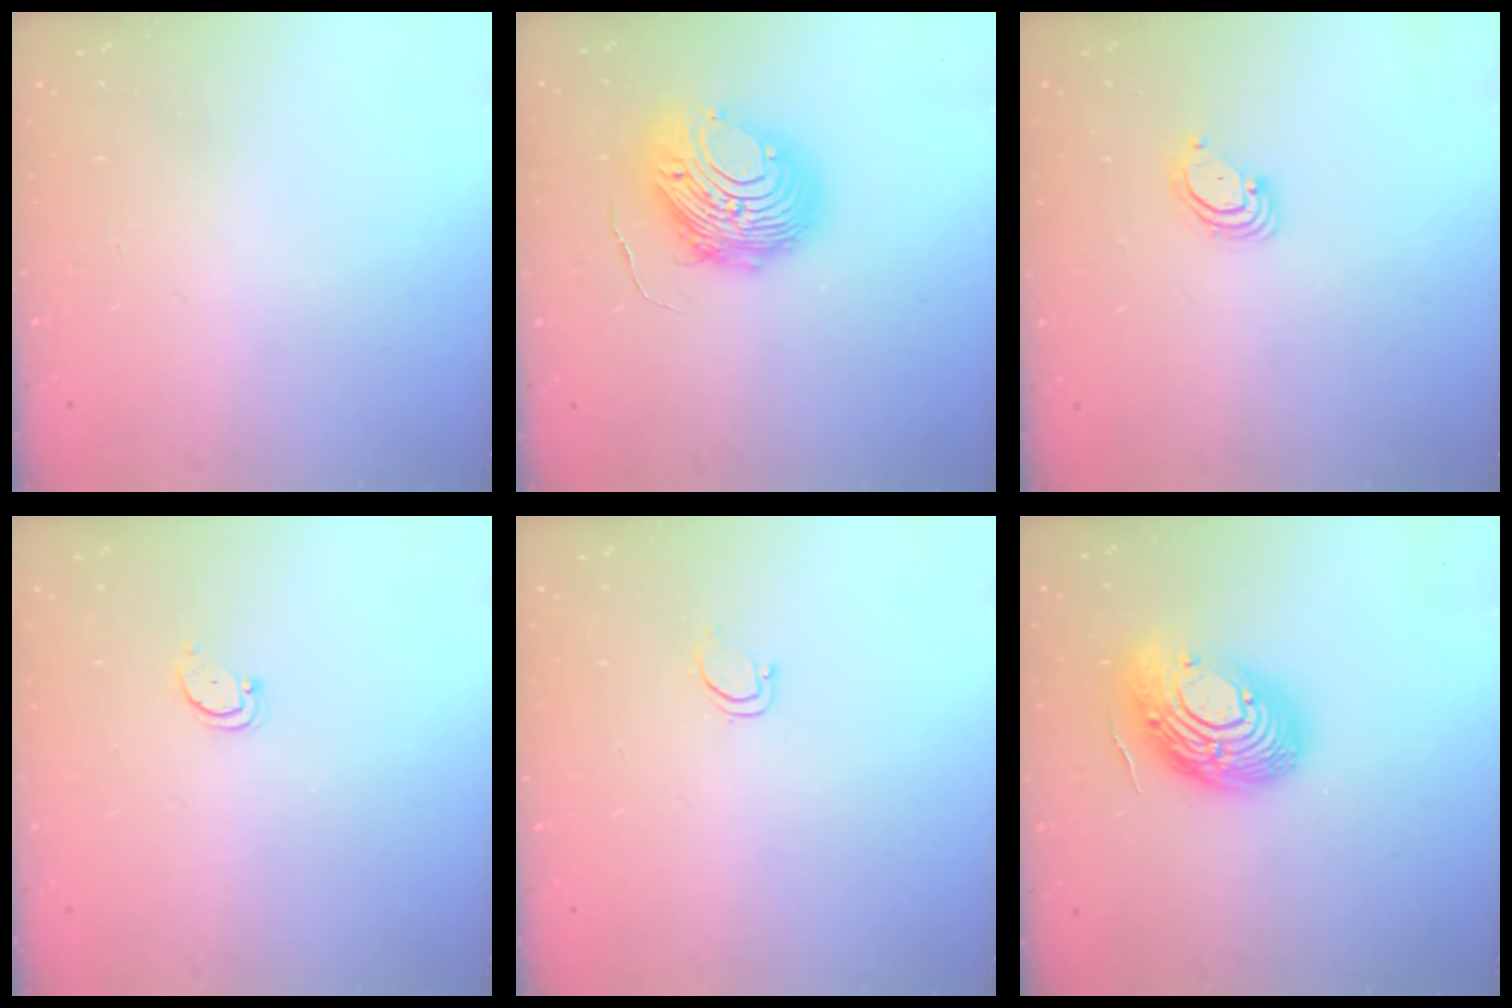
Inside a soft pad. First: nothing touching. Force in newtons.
{"total": 10.7, "press": 10.6, "slide": 1.1}
{"total": 3.0, "press": 2.9, "slide": 0.3}
{"total": 2.5, "press": 2.4, "slide": 0.5}
{"total": 2.8, "press": 2.8, "slide": 0.2}
{"total": 16.9, "press": 16.9, "slide": 1.2}